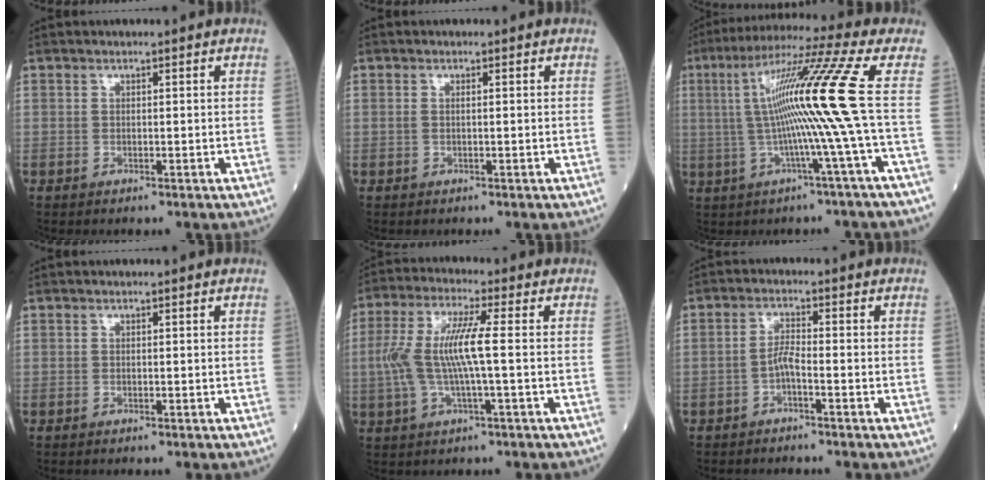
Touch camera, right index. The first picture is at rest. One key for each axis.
{"total": 0.6, "fx": 0.0, "fy": 0.1, "fz": 0.6, "tx": -0.016, "ty": 0.001, "tz": 0.001}
{"total": 14.0, "fx": 0.5, "fy": -3.2, "fz": 13.7, "tx": -0.238, "ty": 0.016, "tz": 0.008}
{"total": 0.0}
{"total": 8.9, "fx": -0.2, "fy": 0.9, "fz": 8.9, "tx": -0.191, "ty": 0.016, "tz": -0.010}
{"total": 2.4, "fx": -1.3, "fy": 0.2, "fz": 2.0, "tx": -0.039, "ty": 0.001, "tz": -0.027}